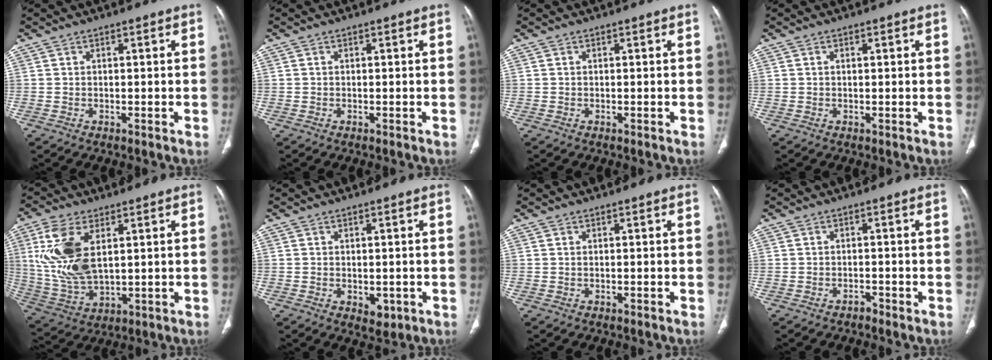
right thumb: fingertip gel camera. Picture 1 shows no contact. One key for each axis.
{"total": 0.0}
{"total": 0.0}
{"total": 0.6, "fx": 0.2, "fy": 0.3, "fz": 0.5, "tx": -0.012, "ty": 0.002, "tz": 0.003}
{"total": 14.2, "fx": 3.9, "fy": 7.5, "fz": 11.4, "tx": -0.247, "ty": -0.014, "tz": 0.087}
{"total": 3.1, "fx": -0.7, "fy": 2.1, "fz": 2.2, "tx": -0.021, "ty": -0.004, "tz": 0.001}
{"total": 0.0}
{"total": 1.0, "fx": -0.9, "fy": 0.5, "fz": 0.2, "tx": -0.007, "ty": 0.005, "tz": -0.015}